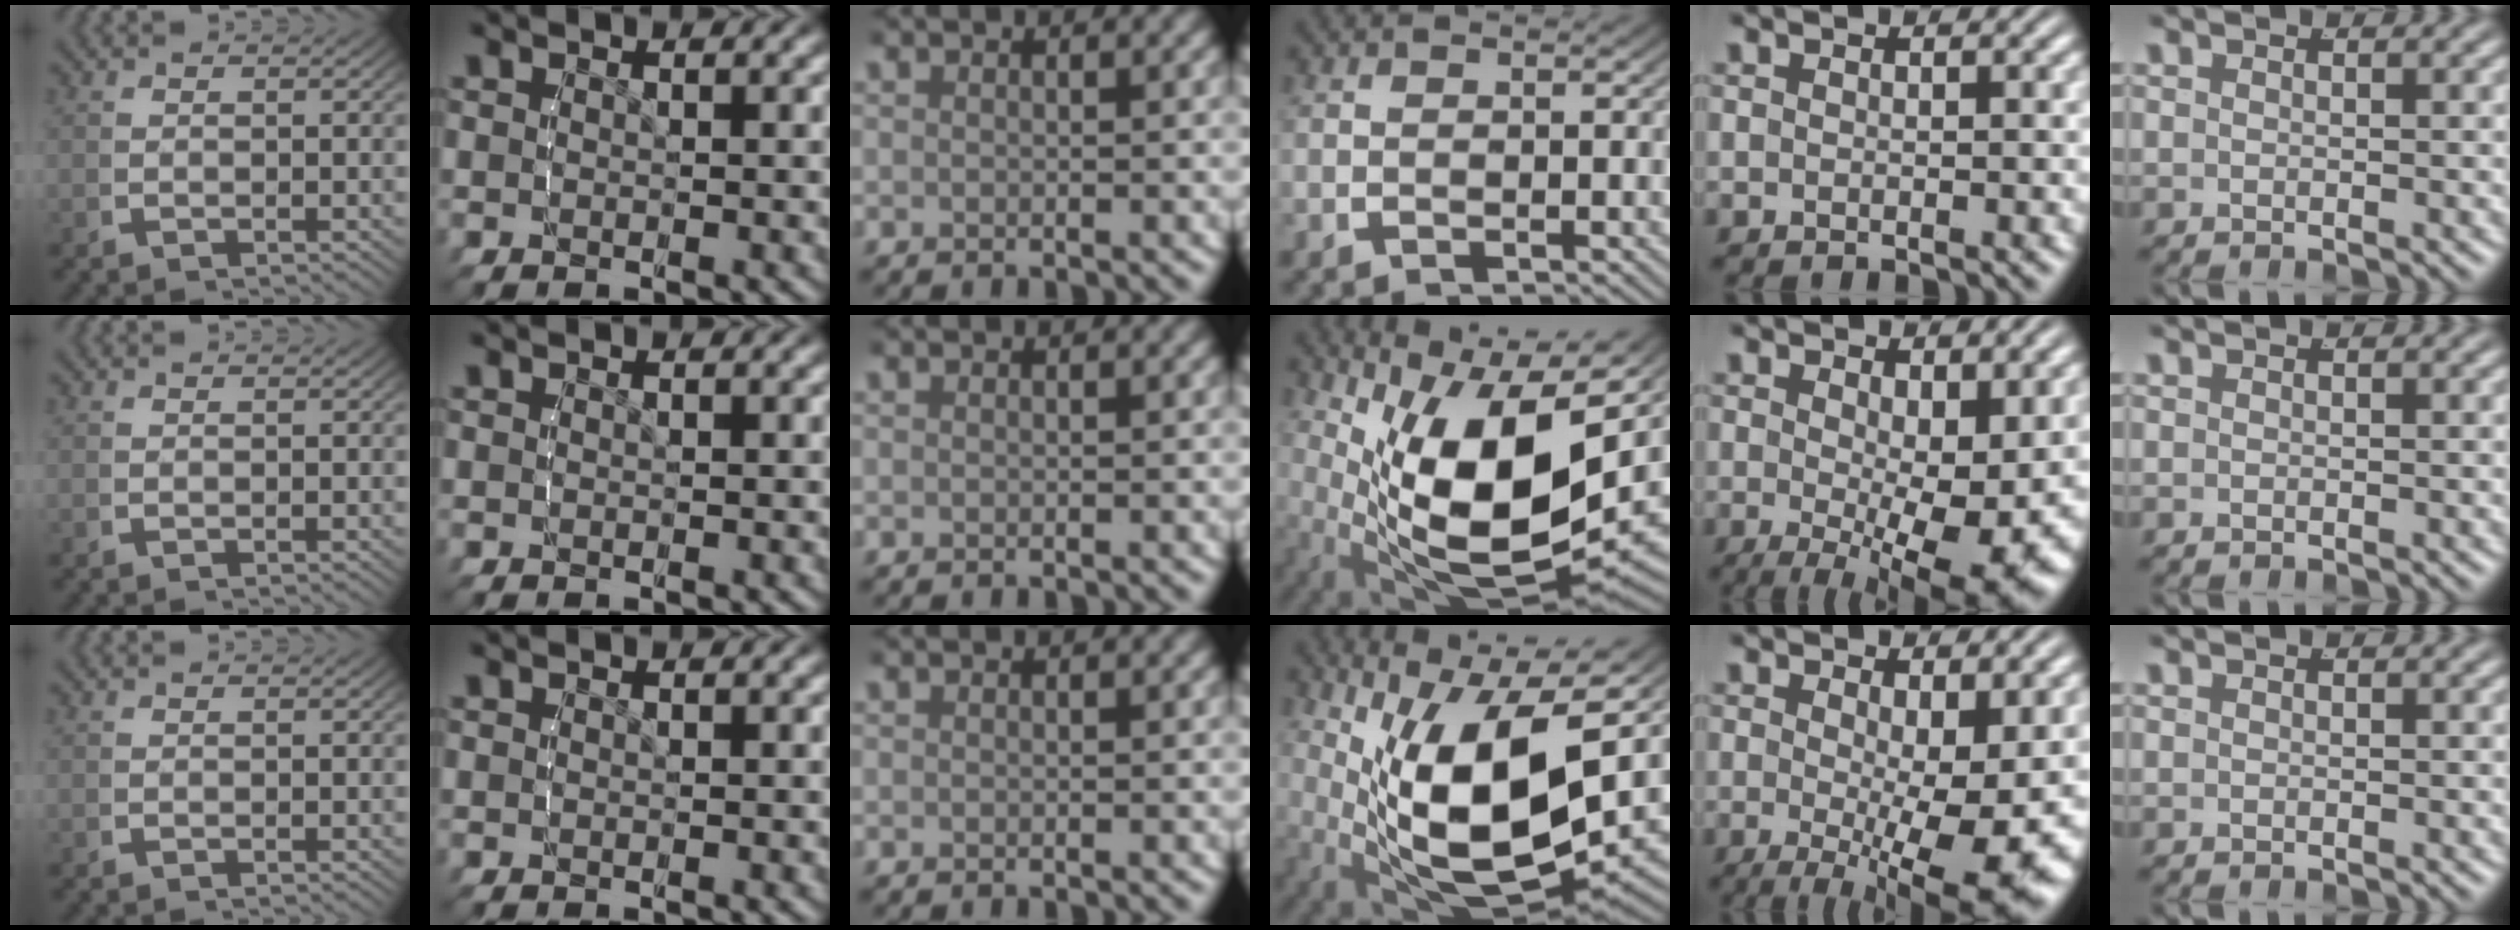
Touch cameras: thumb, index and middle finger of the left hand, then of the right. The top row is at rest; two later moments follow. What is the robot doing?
{"motion": "lift_and_place", "object": "glue stick"}